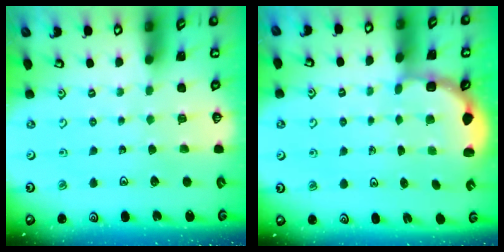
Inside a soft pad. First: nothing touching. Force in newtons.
{"total": 3.1, "press": 2.5, "slide": 1.9}